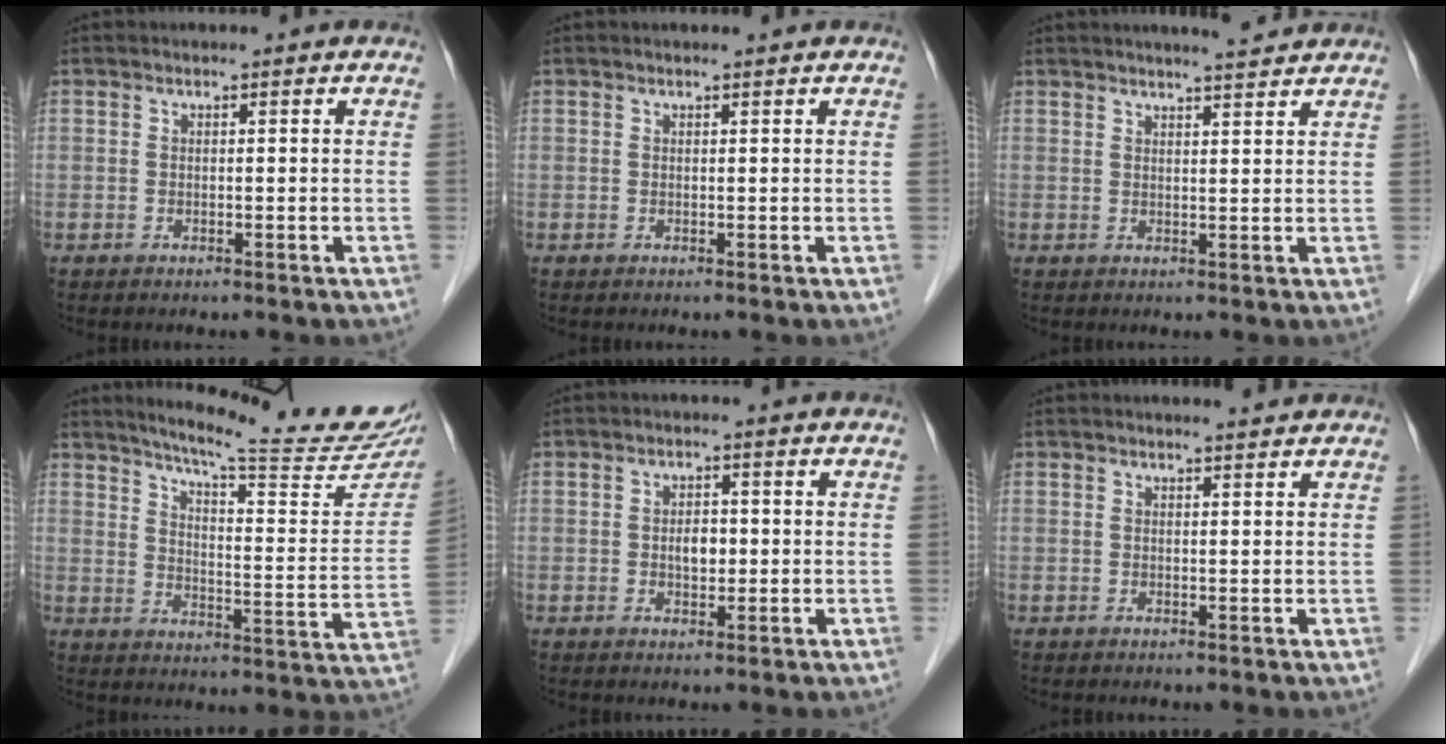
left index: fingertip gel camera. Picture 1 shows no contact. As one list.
[{"total": 0.6, "force": [-0.6, -0.2, 0.1], "torque": [-0.003, -0.003, -0.010]}, {"total": 3.9, "force": [3.4, 0.1, 1.8], "torque": [-0.030, 0.004, 0.040]}, {"total": 19.9, "force": [17.5, 0.2, 9.5], "torque": [-0.139, -0.071, 0.220]}, {"total": 2.6, "force": [-1.3, 1.4, 1.8], "torque": [-0.029, -0.002, -0.020]}, {"total": 1.0, "force": [0.9, -0.1, 0.5], "torque": [-0.007, -0.002, 0.007]}]